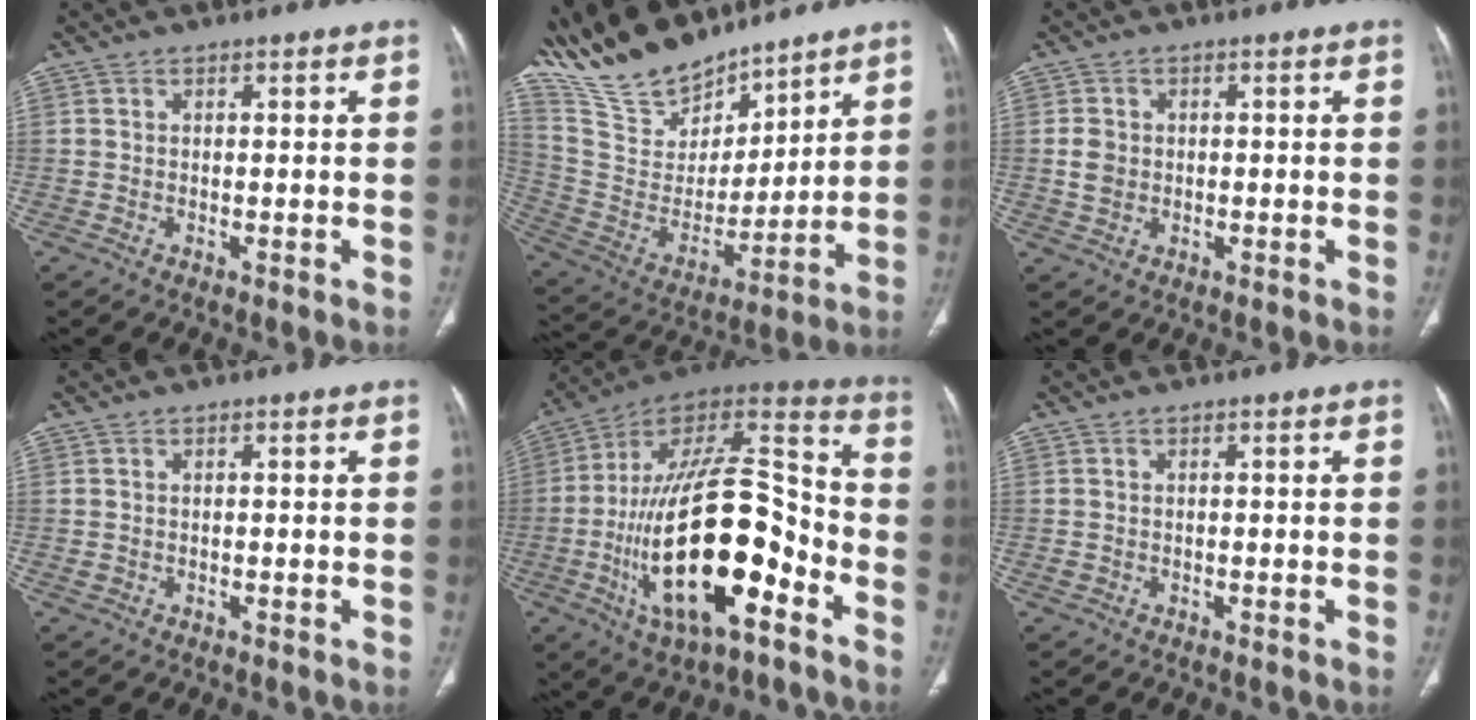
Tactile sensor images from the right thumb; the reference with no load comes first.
{"total": 19.7, "force": [17.5, 6.9, 5.9], "torque": [-0.084, -0.080, 0.340]}
{"total": 3.1, "force": [-0.1, 2.6, 1.5], "torque": [-0.021, 0.005, 0.001]}
{"total": 0.6, "force": [-0.2, 0.5, 0.2], "torque": [-0.004, 0.003, 0.001]}
{"total": 28.2, "force": [-9.6, 11.7, 23.8], "torque": [-0.438, 0.047, -0.153]}
{"total": 0.7, "force": [-0.3, 0.6, 0.2], "torque": [-0.004, 0.004, -0.001]}